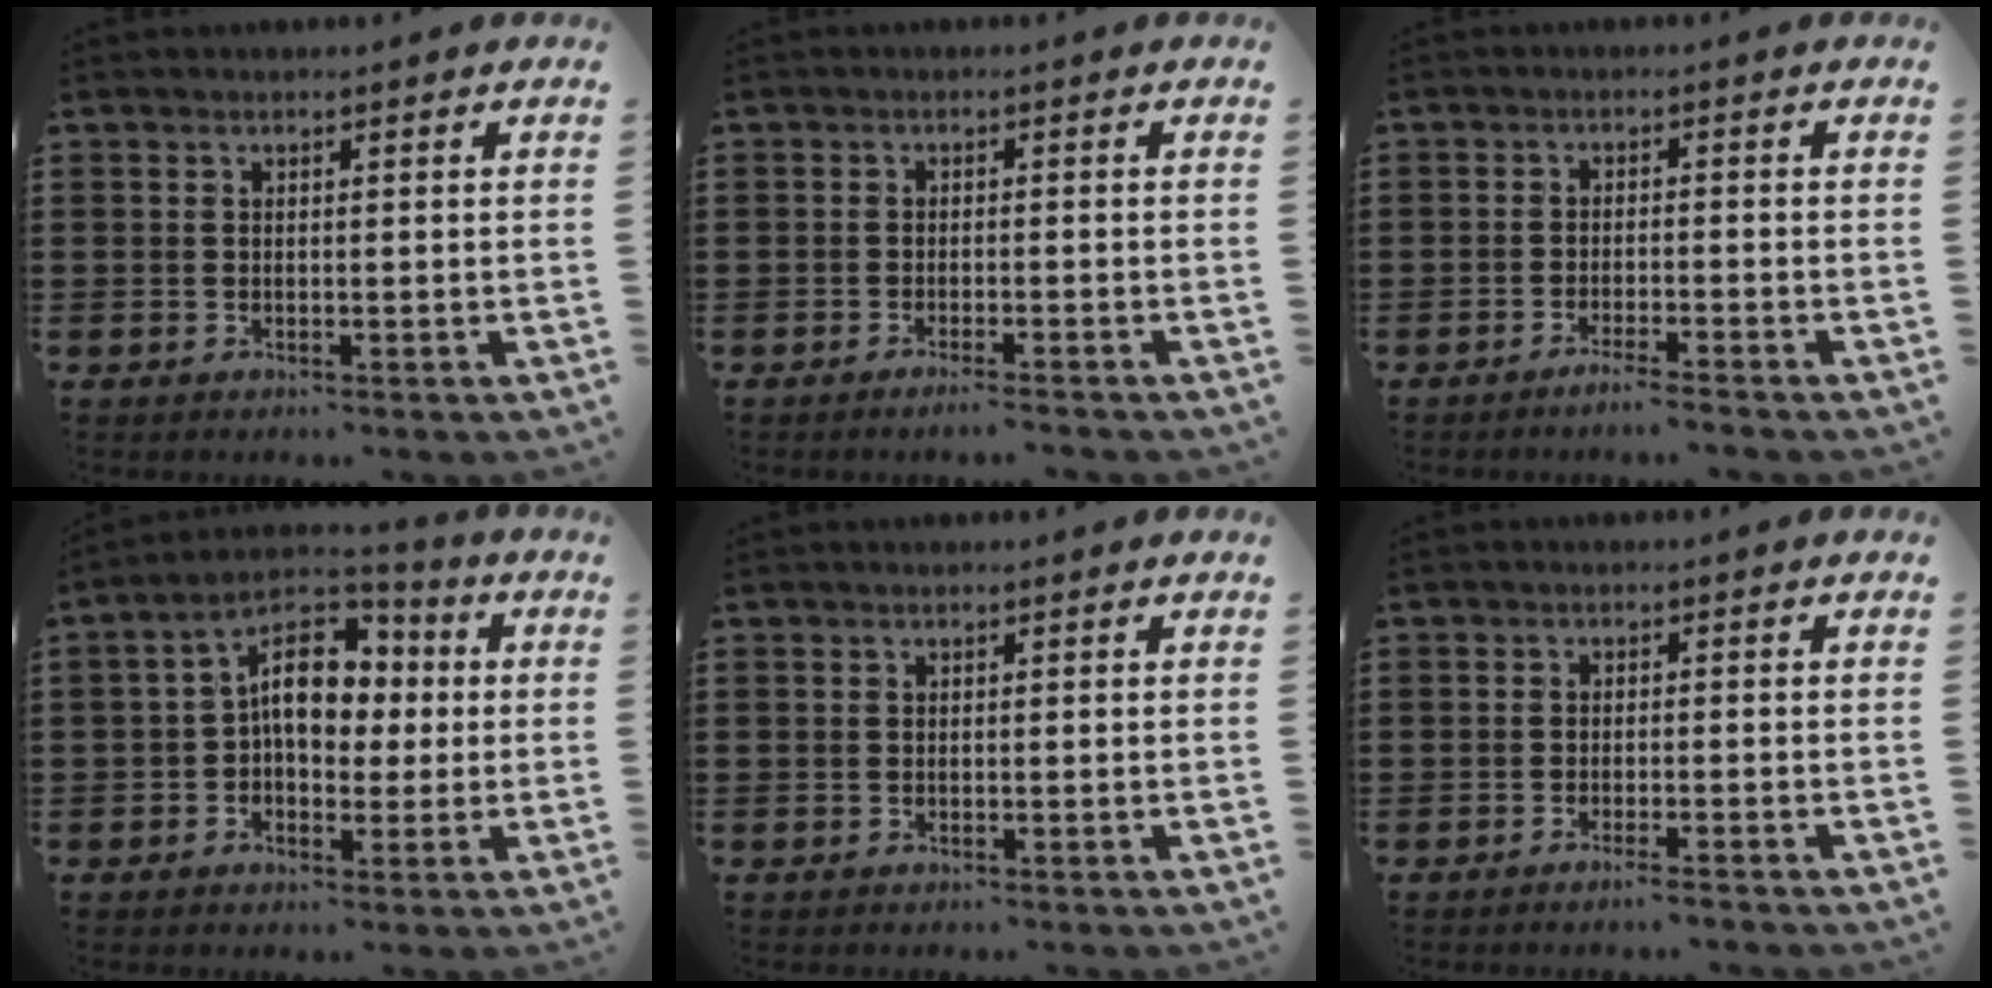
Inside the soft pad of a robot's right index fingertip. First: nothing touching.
{"total": 1.7, "force": [-1.5, -0.2, 0.7], "torque": [-0.010, -0.001, -0.028]}
{"total": 2.4, "force": [-2.2, -0.4, 0.9], "torque": [-0.014, 0.000, -0.043]}
{"total": 10.7, "force": [0.9, 6.9, 8.1], "torque": [-0.136, 0.011, 0.011]}
{"total": 0.0}
{"total": 1.7, "force": [-1.5, -0.2, 0.8], "torque": [-0.011, -0.002, -0.029]}